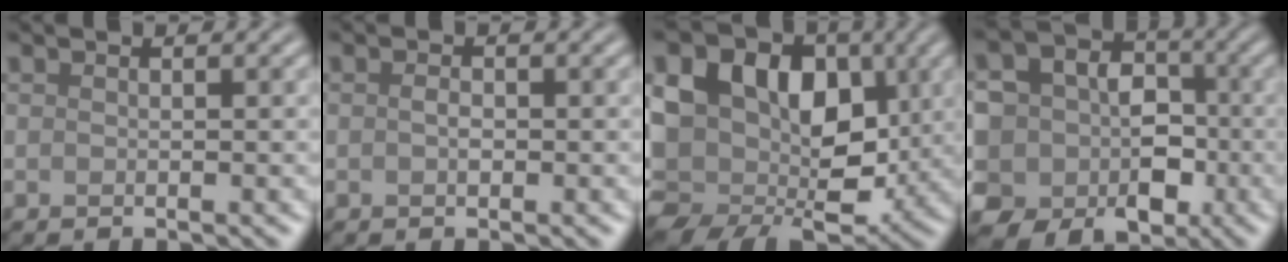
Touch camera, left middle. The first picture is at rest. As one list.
[{"total": 0.9, "force": [-0.1, 0.5, 0.7], "torque": [-0.016, -0.001, -0.002]}, {"total": 15.9, "force": [1.3, 11.8, 10.6], "torque": [-0.181, 0.002, 0.028]}, {"total": 11.3, "force": [-3.1, 10.1, 4.0], "torque": [-0.077, 0.011, -0.077]}]